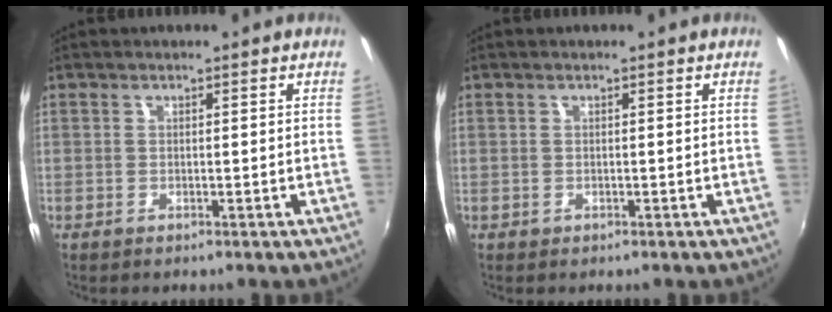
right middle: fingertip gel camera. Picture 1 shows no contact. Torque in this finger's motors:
{"motor_torque": [0.04, -0.10, 0.03, -0.01]}